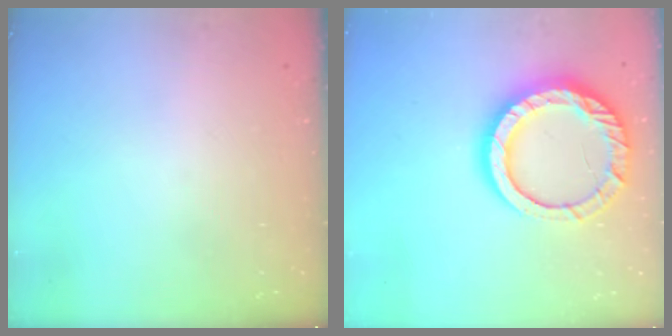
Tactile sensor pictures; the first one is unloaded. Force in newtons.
{"total": 17.0, "press": 16.9, "slide": 1.3}